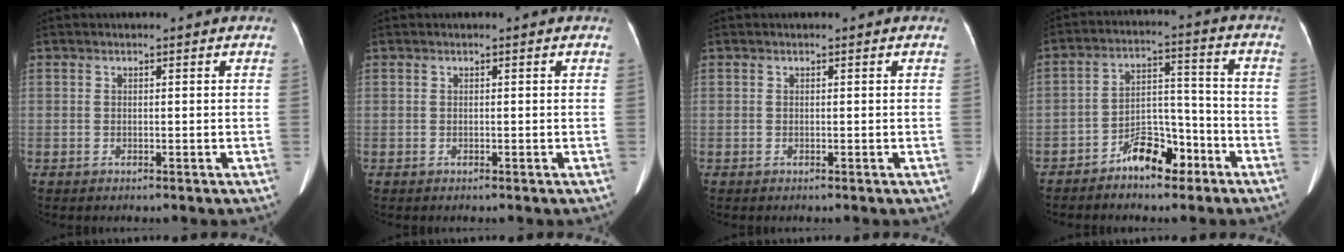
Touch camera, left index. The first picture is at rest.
{"total": 0.0}
{"total": 0.0}
{"total": 7.7, "force": [-5.2, 3.4, 4.4], "torque": [-0.075, 0.026, -0.089]}